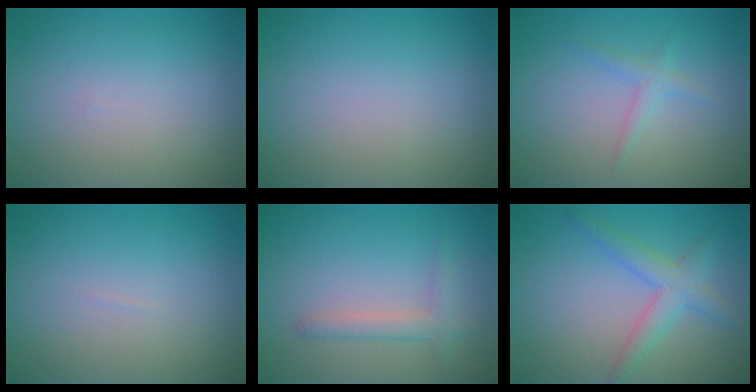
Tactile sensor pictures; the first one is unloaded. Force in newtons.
{"total": 0.0}
{"total": 1.4, "press": 1.4, "slide": 0.0}
{"total": 0.0}
{"total": 1.8, "press": 1.8, "slide": 0.2}
{"total": 3.2, "press": 3.2, "slide": 0.1}